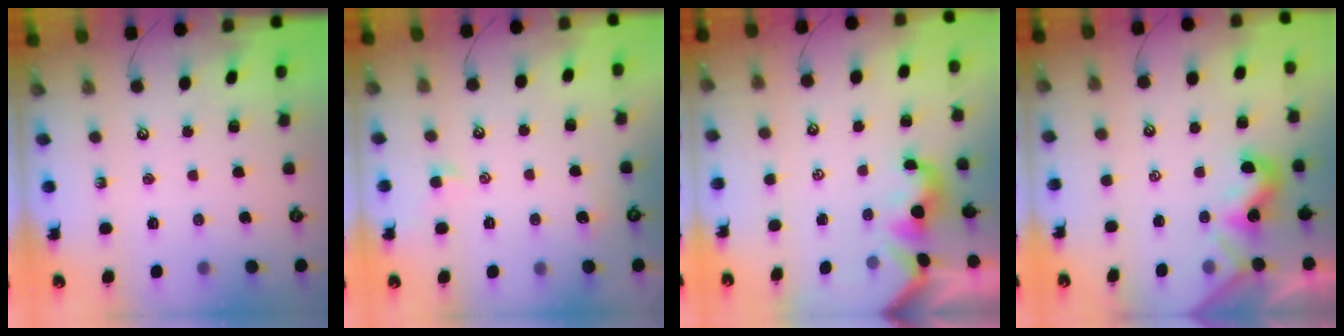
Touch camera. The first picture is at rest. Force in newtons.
{"total": 1.4, "press": 1.3, "slide": 0.5}
{"total": 1.1, "press": 1.1, "slide": 0.4}
{"total": 2.0, "press": 2.0, "slide": 0.5}